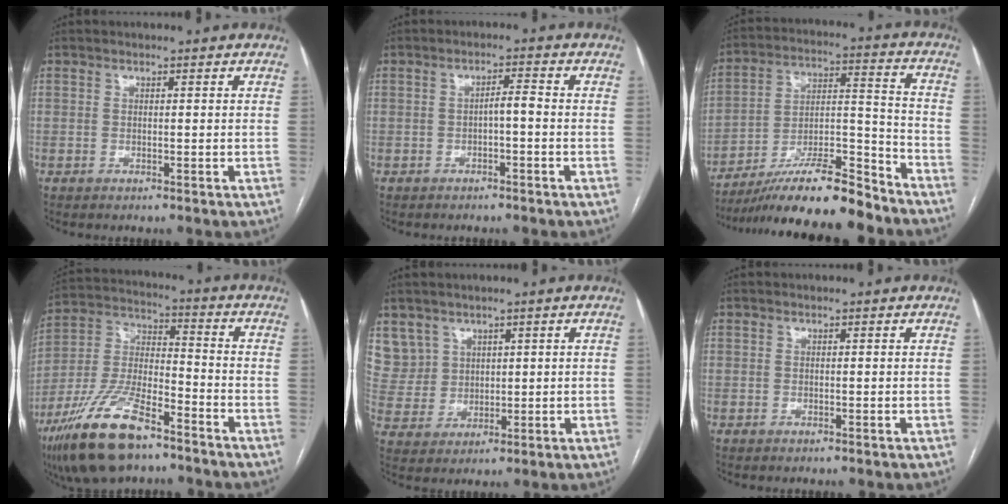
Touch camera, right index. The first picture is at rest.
{"total": 2.2, "force": [-0.7, 0.4, 2.1], "torque": [-0.032, 0.006, -0.012]}
{"total": 18.2, "force": [-15.4, 1.6, 9.5], "torque": [-0.166, 0.006, -0.268]}
{"total": 16.9, "force": [-11.2, 5.3, 11.6], "torque": [-0.251, -0.009, -0.207]}
{"total": 7.6, "force": [4.3, 6.2, 0.1], "torque": [-0.008, 0.018, 0.104]}
{"total": 0.0}